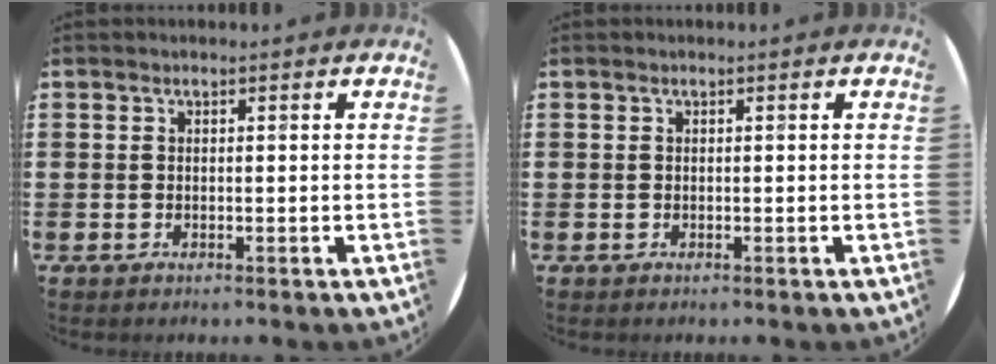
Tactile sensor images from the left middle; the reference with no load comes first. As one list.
[{"total": 0.0}]